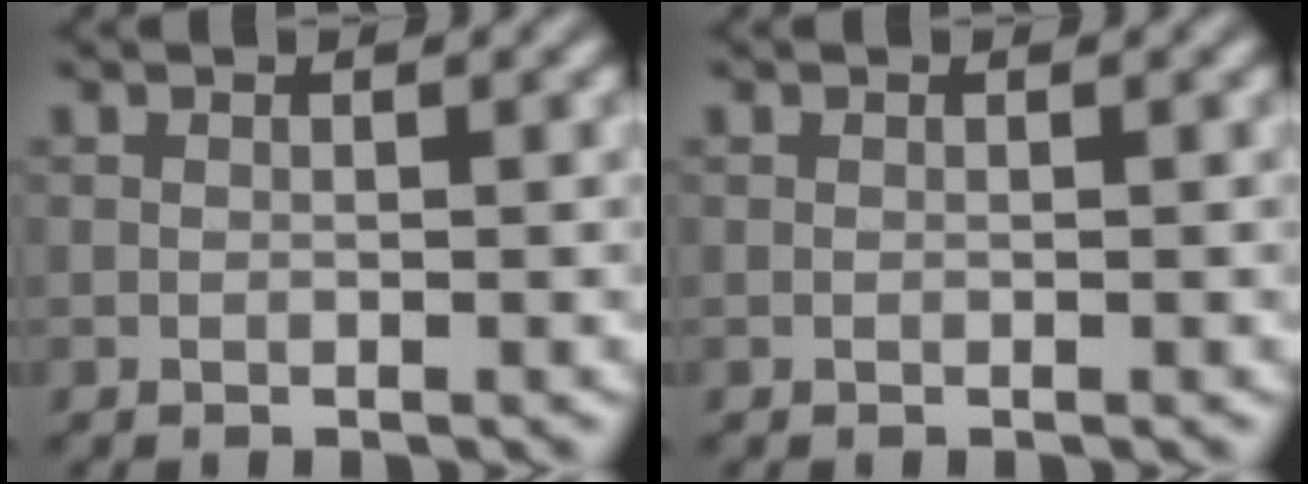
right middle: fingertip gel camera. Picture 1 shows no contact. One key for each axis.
{"total": 0.0}